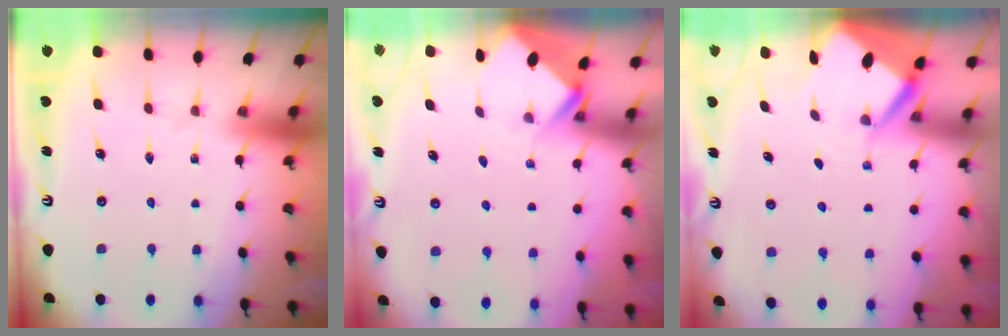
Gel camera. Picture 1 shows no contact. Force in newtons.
{"total": 2.7, "press": 2.7, "slide": 0.2}
{"total": 4.2, "press": 4.2, "slide": 0.3}